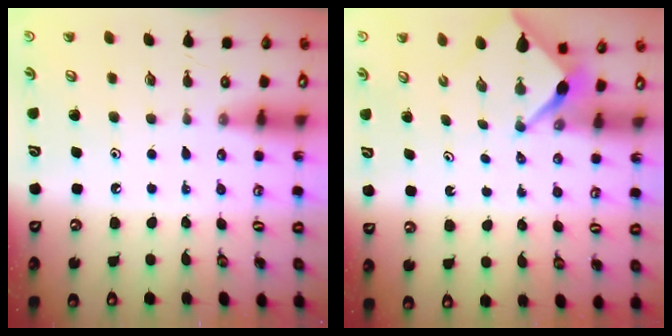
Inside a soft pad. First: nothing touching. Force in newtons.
{"total": 2.4, "press": 2.4, "slide": 0.3}